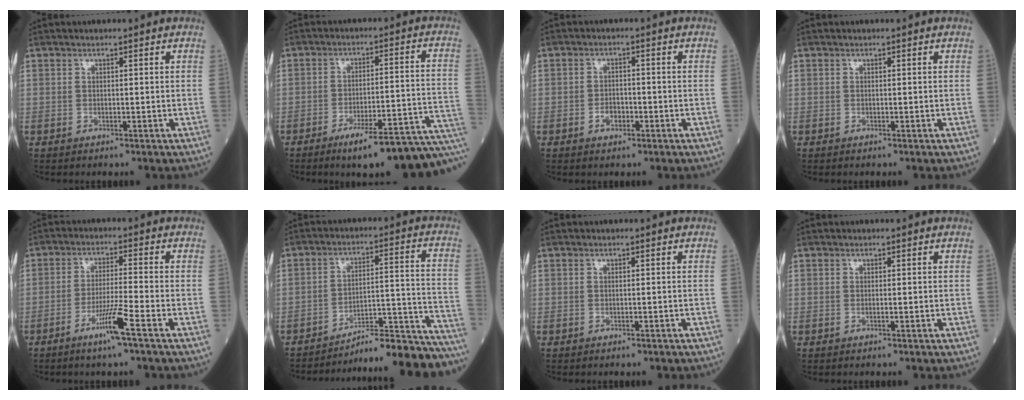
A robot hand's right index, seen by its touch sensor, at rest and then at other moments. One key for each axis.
{"total": 16.3, "fx": -12.3, "fy": 0.9, "fz": 10.7, "tx": -0.080, "ty": 0.032, "tz": -0.173}
{"total": 2.5, "fx": -1.1, "fy": 1.6, "fz": 1.5, "tx": -0.022, "ty": 0.006, "tz": -0.017}
{"total": 0.0}
{"total": 6.1, "fx": -3.5, "fy": -0.9, "fz": 4.8, "tx": -0.090, "ty": -0.010, "tz": -0.071}
{"total": 20.0, "fx": -19.5, "fy": -0.2, "fz": 4.6, "tx": -0.014, "ty": 0.031, "tz": -0.266}
{"total": 0.7, "fx": -0.7, "fy": 0.2, "fz": 0.3, "tx": -0.008, "ty": -0.001, "tz": -0.009}
{"total": 0.0}